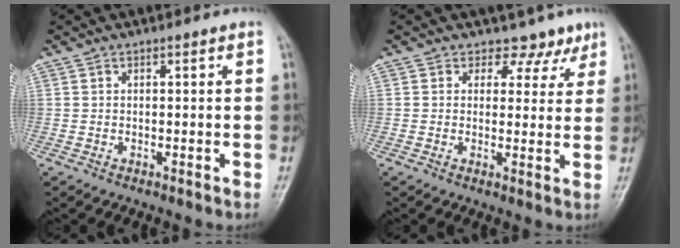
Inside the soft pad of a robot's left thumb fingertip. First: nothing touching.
{"total": 5.1, "force": [3.7, 3.6, 0.3], "torque": [0.026, -0.022, 0.034]}